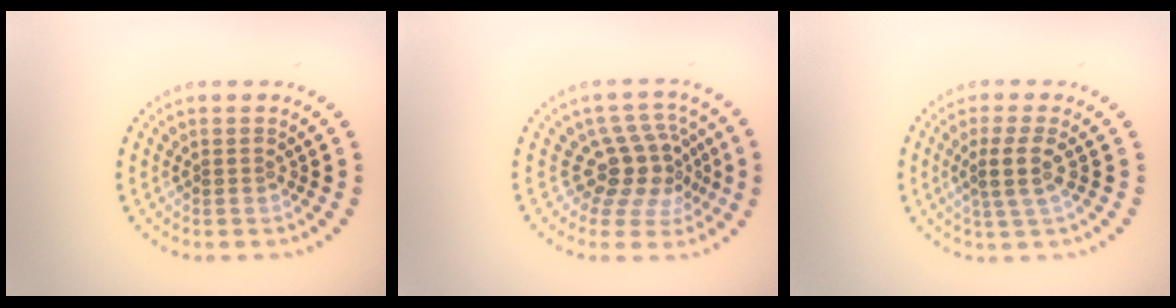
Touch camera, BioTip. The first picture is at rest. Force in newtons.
{"total": 4.2, "press": 3.2, "slide": 2.8}
{"total": 2.5, "press": 2.0, "slide": 1.6}